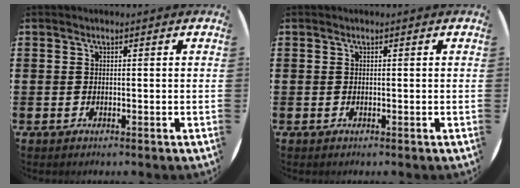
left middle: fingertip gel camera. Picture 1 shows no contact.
{"total": 0.0}